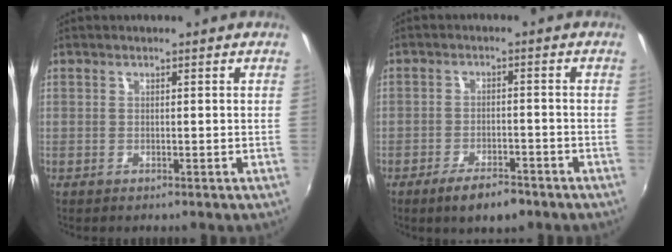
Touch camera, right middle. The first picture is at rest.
{"total": 6.4, "force": [-4.7, 2.4, 3.8], "torque": [-0.084, -0.009, -0.075]}